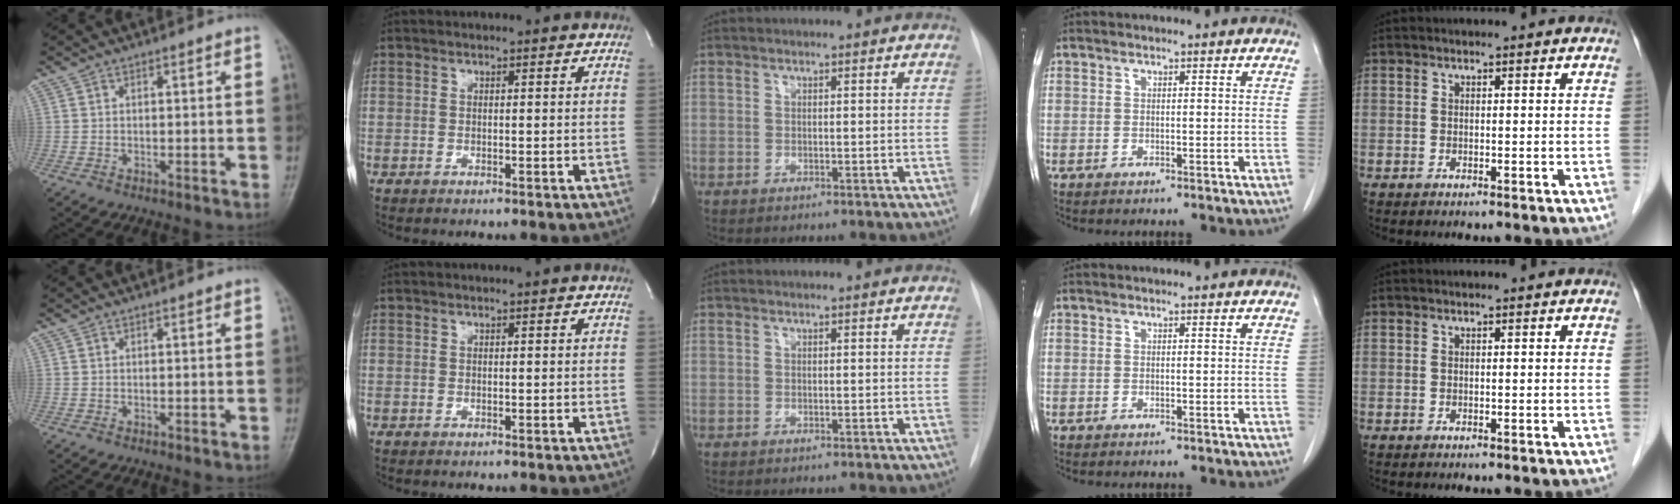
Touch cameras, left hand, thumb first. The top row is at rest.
{}